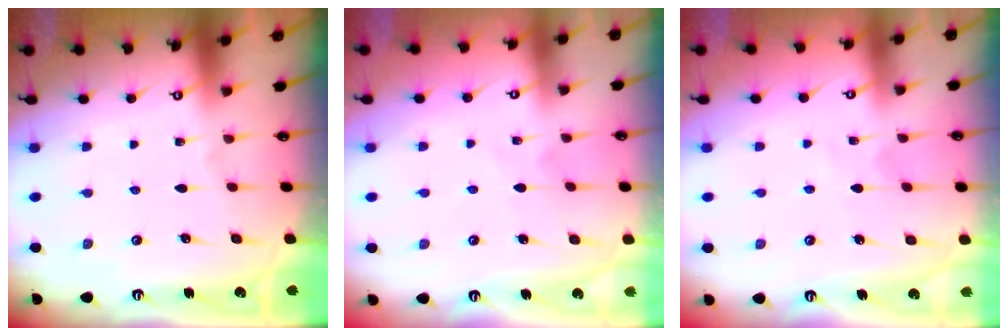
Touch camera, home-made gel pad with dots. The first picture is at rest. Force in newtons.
{"total": 3.7, "press": 3.7, "slide": 0.5}
{"total": 3.8, "press": 3.8, "slide": 0.4}